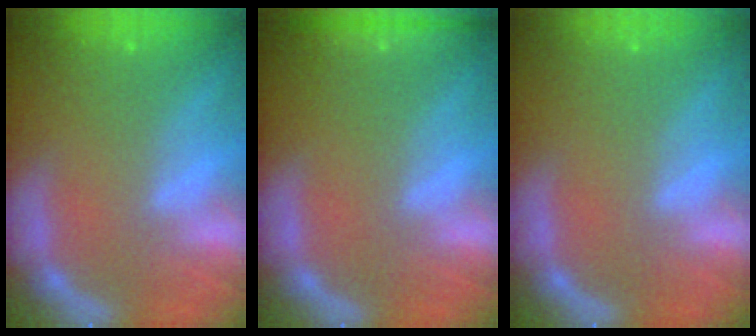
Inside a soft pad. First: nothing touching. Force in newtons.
{"total": 2.4}
{"total": 0.0}